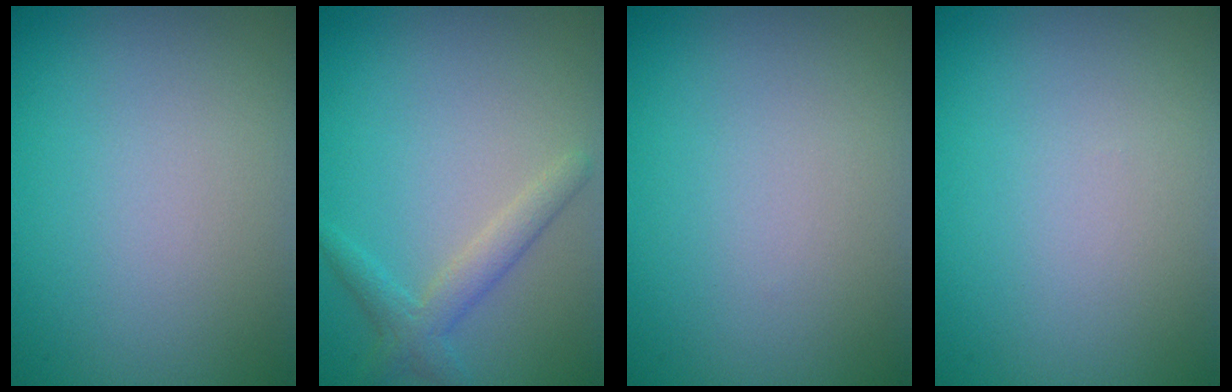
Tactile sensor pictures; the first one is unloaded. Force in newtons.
{"total": 2.4, "press": 2.4, "slide": 0.2}
{"total": 0.0}
{"total": 0.0}